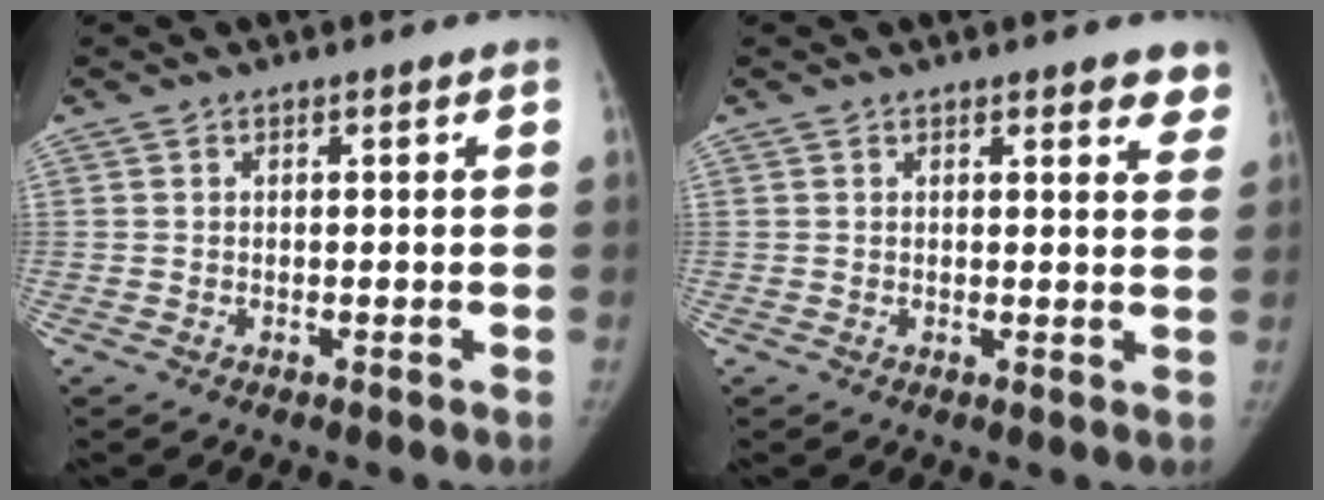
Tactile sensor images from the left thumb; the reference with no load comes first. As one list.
[{"total": 4.2, "force": [3.1, 1.5, 2.4], "torque": [0.001, -0.012, 0.030]}]